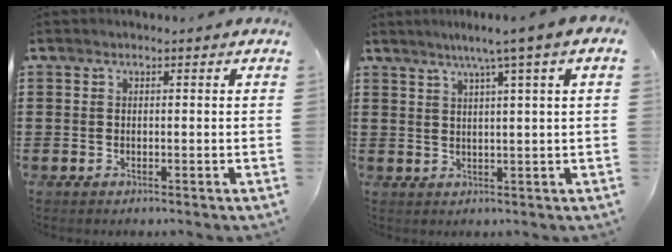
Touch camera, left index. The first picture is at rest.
{"total": 4.1, "force": [2.2, -0.9, 3.3], "torque": [-0.068, -0.007, 0.033]}